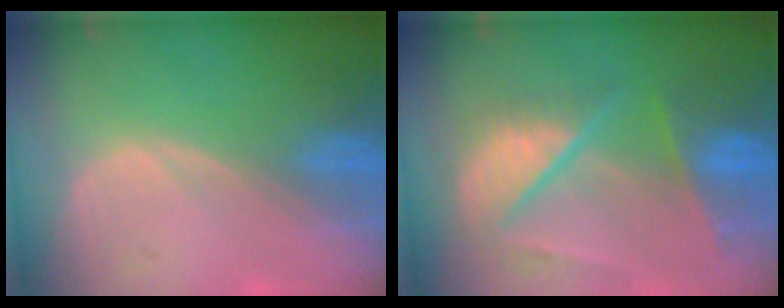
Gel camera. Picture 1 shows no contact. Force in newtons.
{"total": 9.7, "press": 8.3, "slide": 4.9}